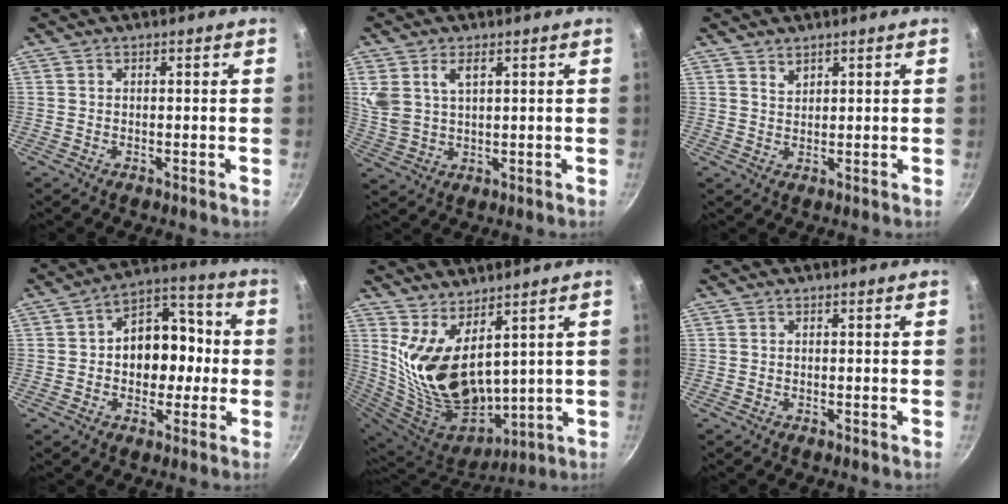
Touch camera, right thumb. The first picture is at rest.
{"total": 6.7, "force": [2.8, 3.6, 4.9], "torque": [-0.107, -0.004, 0.066]}
{"total": 1.7, "force": [1.4, 0.8, 0.6], "torque": [0.000, -0.012, 0.027]}
{"total": 13.7, "force": [-0.1, 9.3, 10.1], "torque": [-0.098, 0.035, -0.009]}
{"total": 16.8, "force": [5.5, 8.3, 13.6], "torque": [-0.241, -0.061, 0.137]}
{"total": 0.0}